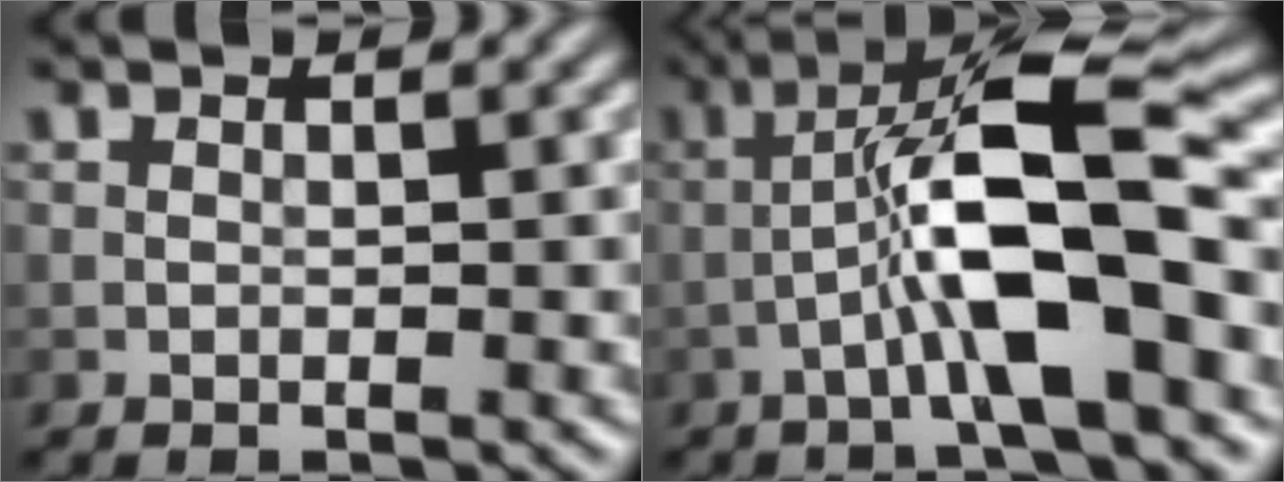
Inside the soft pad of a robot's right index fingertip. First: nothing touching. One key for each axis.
{"total": 10.2, "fx": -2.6, "fy": 1.9, "fz": 9.7, "tx": -0.163, "ty": 0.026, "tz": -0.050}